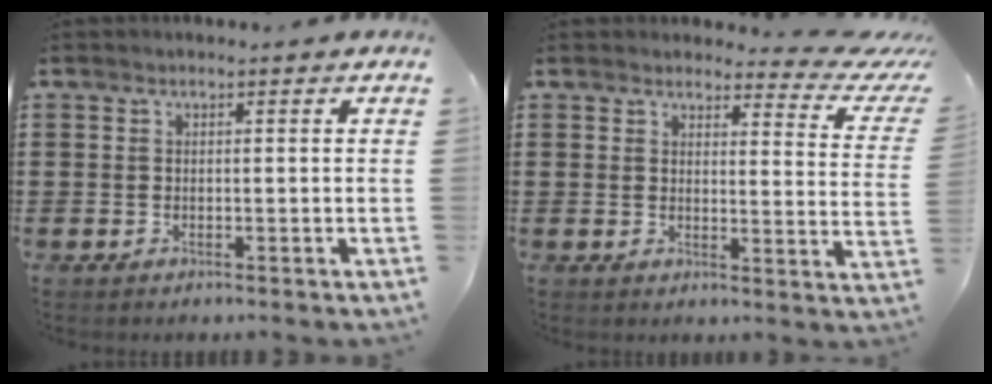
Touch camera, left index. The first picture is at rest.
{"total": 4.2, "force": [3.5, 1.1, 1.9], "torque": [-0.029, -0.025, 0.056]}